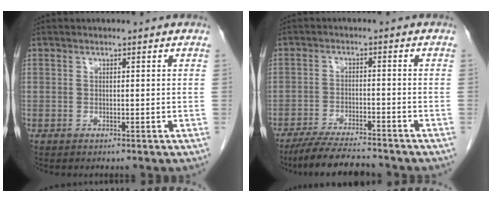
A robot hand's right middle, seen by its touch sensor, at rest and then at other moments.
{"total": 9.1, "force": [-8.2, 0.6, 4.0], "torque": [-0.066, -0.021, -0.134]}